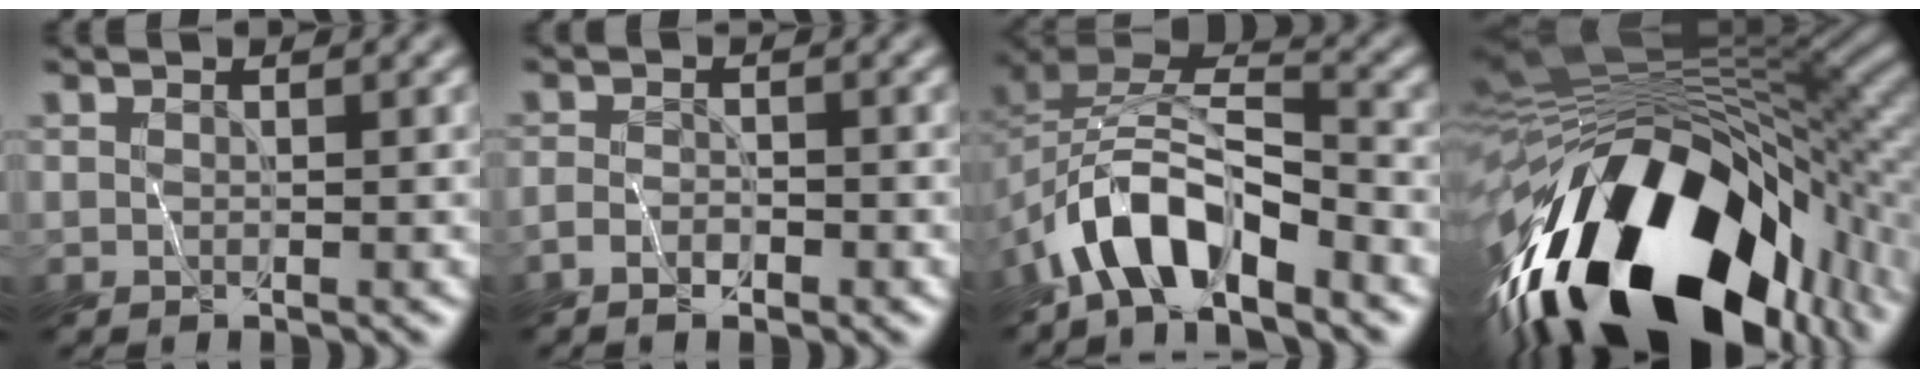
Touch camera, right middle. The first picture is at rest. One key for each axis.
{"total": 1.8, "fx": -1.6, "fy": 0.4, "fz": 0.8, "tx": -0.017, "ty": -0.005, "tz": -0.035}
{"total": 8.1, "fx": -5.4, "fy": 3.0, "fz": 5.3, "tx": -0.094, "ty": 0.006, "tz": -0.103}
{"total": 17.4, "fx": -7.6, "fy": 7.2, "fz": 13.8, "tx": -0.246, "ty": -0.018, "tz": -0.125}